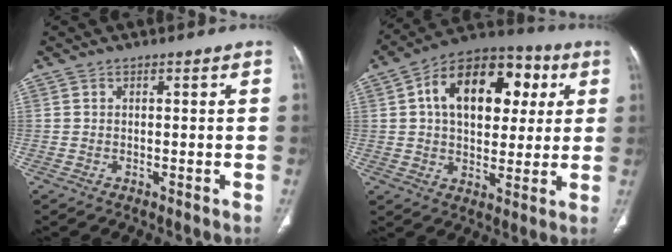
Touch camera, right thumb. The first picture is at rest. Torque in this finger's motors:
{"motor_torque": [0.13, 0.39, 1.09, -0.30, 0.37]}